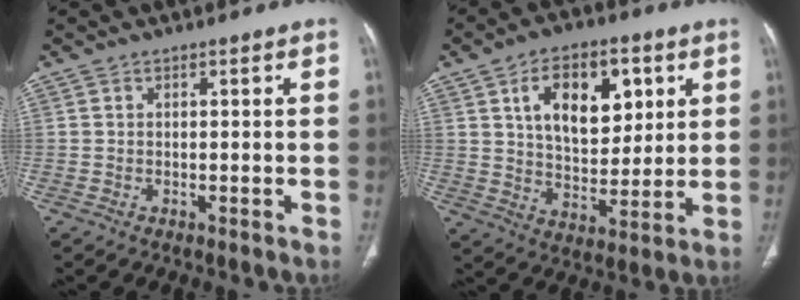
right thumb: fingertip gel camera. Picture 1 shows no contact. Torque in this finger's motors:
{"motor_torque": [0.24, 0.76, 0.15, 0.27, 0.12]}